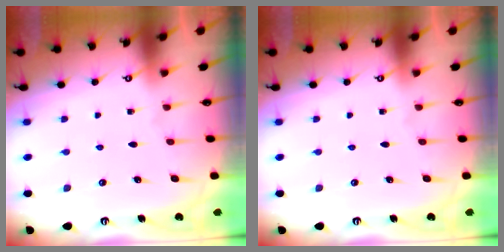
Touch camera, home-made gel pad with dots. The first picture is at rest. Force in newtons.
{"total": 0.0}